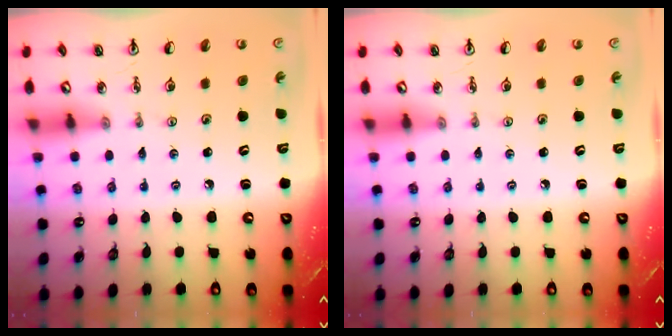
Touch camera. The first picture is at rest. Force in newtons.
{"total": 0.0}